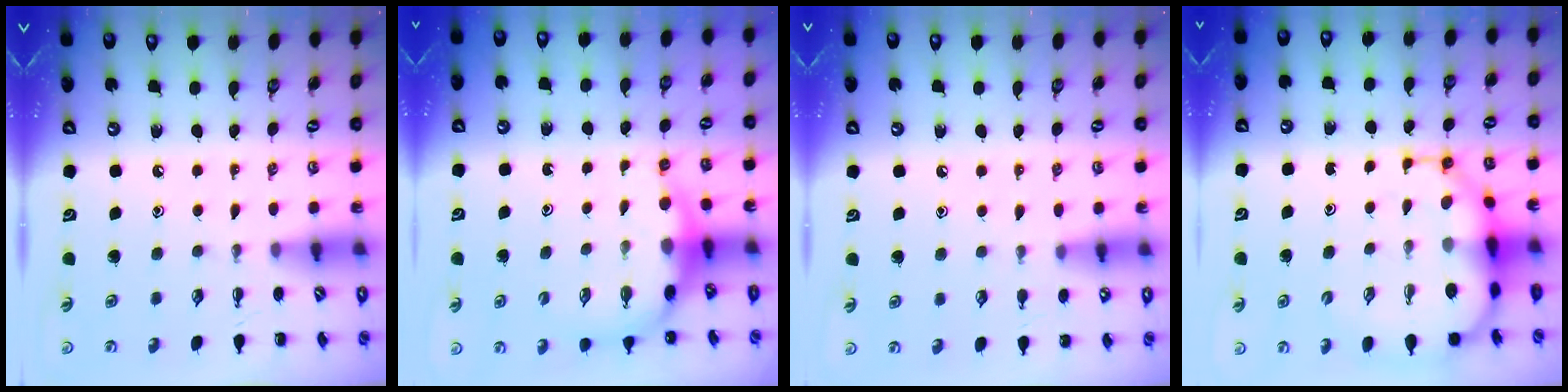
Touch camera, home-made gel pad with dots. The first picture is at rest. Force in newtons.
{"total": 6.6, "press": 6.5, "slide": 1.6}
{"total": 6.0, "press": 5.7, "slide": 1.9}
{"total": 12.2, "press": 11.7, "slide": 3.5}